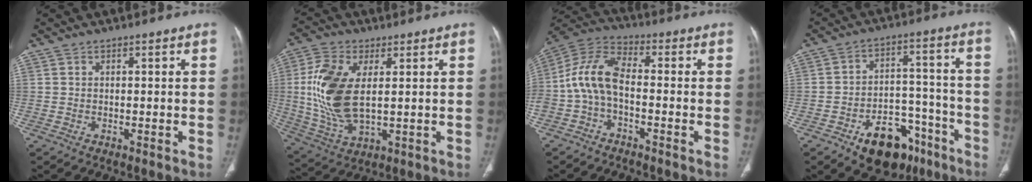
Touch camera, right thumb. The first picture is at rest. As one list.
[{"total": 14.7, "force": [1.9, 7.6, 12.4], "torque": [-0.268, -0.009, 0.044]}, {"total": 10.4, "force": [-2.2, 5.4, 8.7], "torque": [-0.184, 0.039, -0.054]}, {"total": 15.3, "force": [-9.3, 9.1, 8.0], "torque": [-0.071, 0.078, -0.132]}]